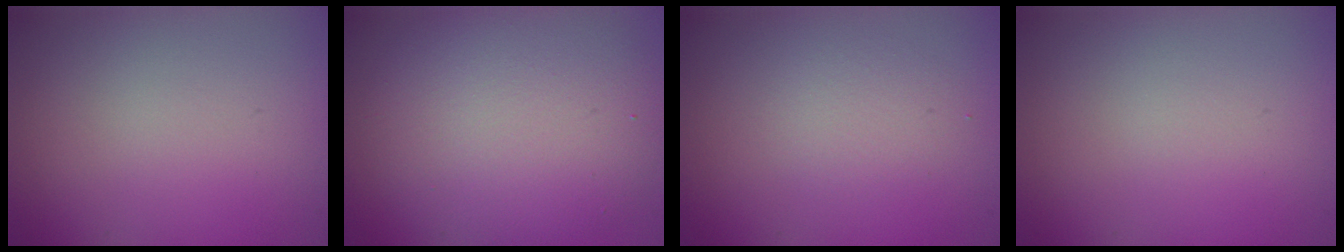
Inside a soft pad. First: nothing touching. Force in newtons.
{"total": 7.6, "press": 7.6, "slide": 0.4}
{"total": 1.5, "press": 1.5, "slide": 0.1}
{"total": 0.0}